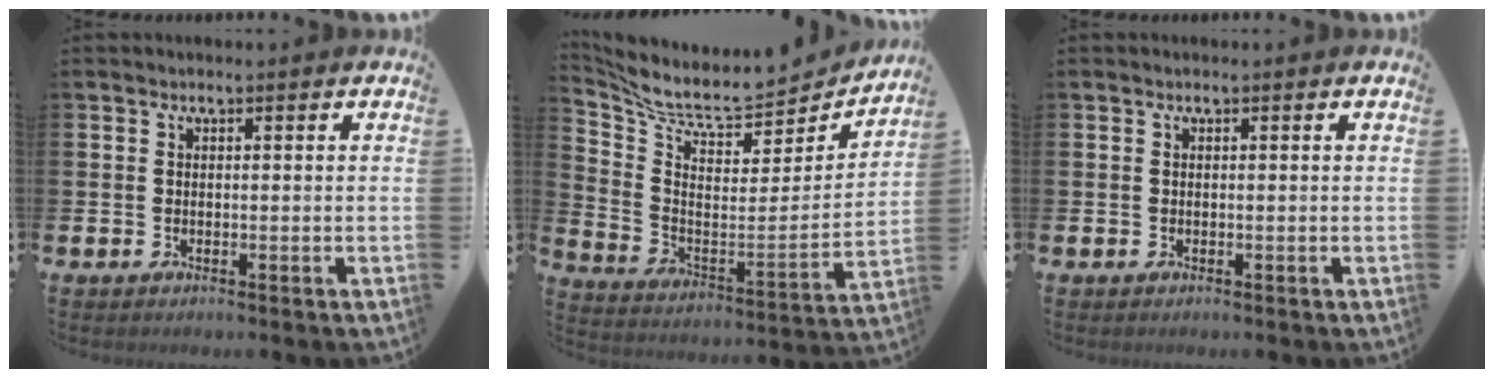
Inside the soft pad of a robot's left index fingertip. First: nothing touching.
{"total": 8.3, "force": [7.3, 2.4, 3.1], "torque": [-0.088, -0.065, 0.119]}
{"total": 0.0}